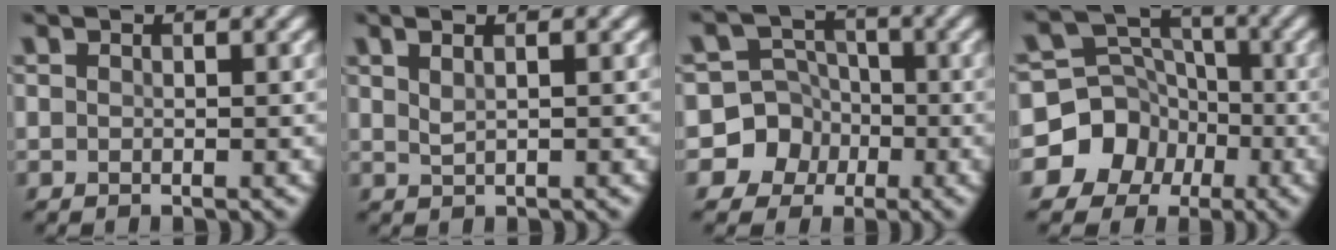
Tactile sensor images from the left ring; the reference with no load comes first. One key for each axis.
{"total": 2.7, "fx": 1.4, "fy": 1.2, "fz": 2.0, "tx": -0.023, "ty": 0.005, "tz": 0.004}
{"total": 6.5, "fx": -2.4, "fy": 6.0, "fz": 0.5, "tx": 0.012, "ty": 0.005, "tz": -0.064}
{"total": 9.6, "fx": -4.6, "fy": 8.4, "fz": 1.3, "tx": -0.011, "ty": -0.004, "tz": -0.099}